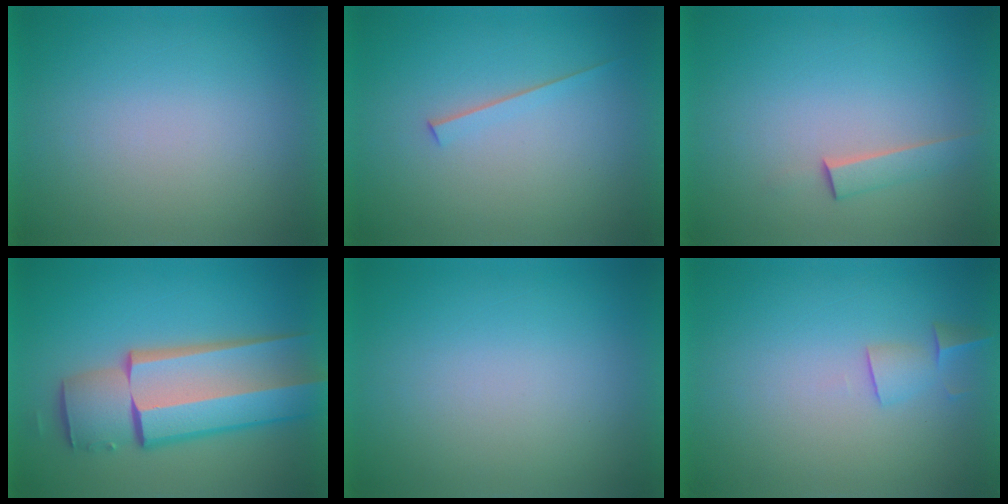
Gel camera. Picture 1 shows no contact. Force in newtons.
{"total": 1.5}
{"total": 1.5}
{"total": 9.4}
{"total": 0.0}
{"total": 2.2}